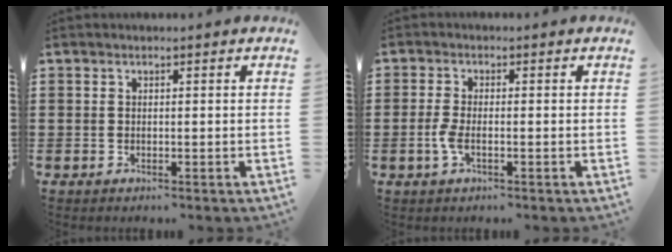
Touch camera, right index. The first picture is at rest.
{"total": 2.9, "force": [-1.0, 0.9, 2.6], "torque": [-0.068, -0.007, -0.024]}